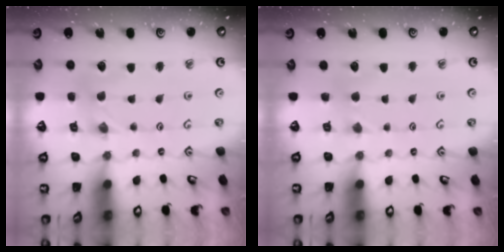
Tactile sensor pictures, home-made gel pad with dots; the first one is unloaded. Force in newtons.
{"total": 3.2, "press": 3.2, "slide": 0.4}